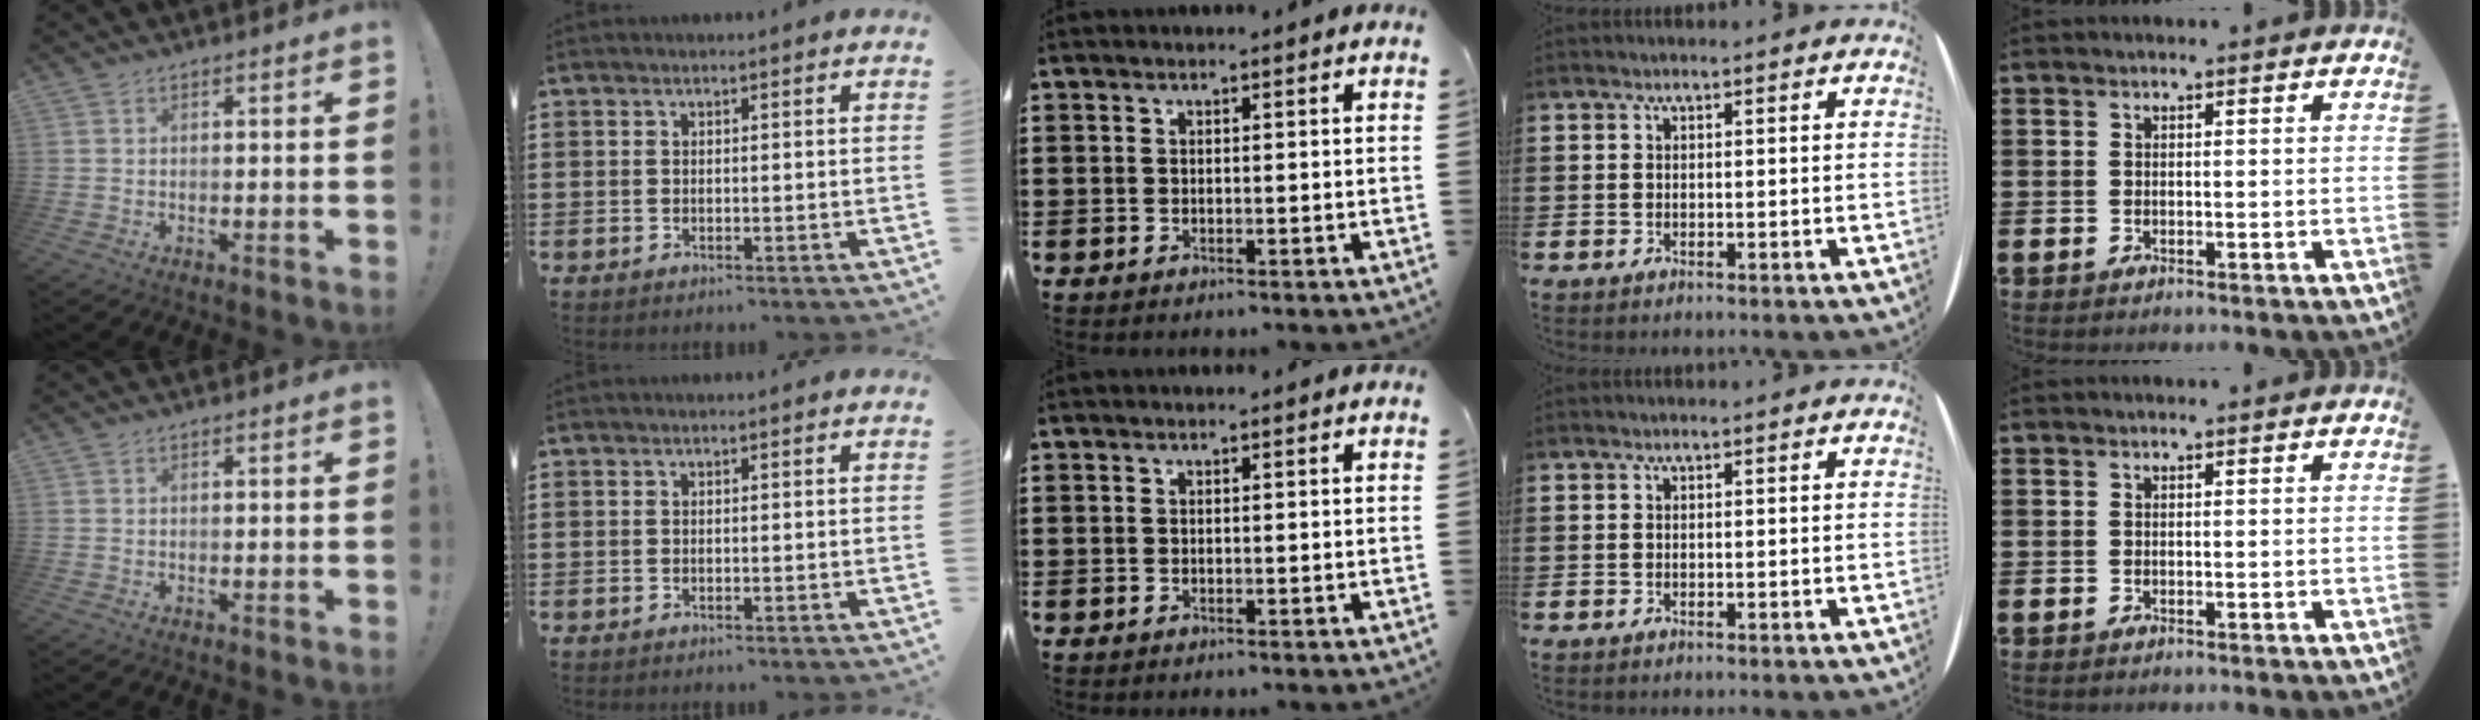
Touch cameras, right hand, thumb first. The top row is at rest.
{}